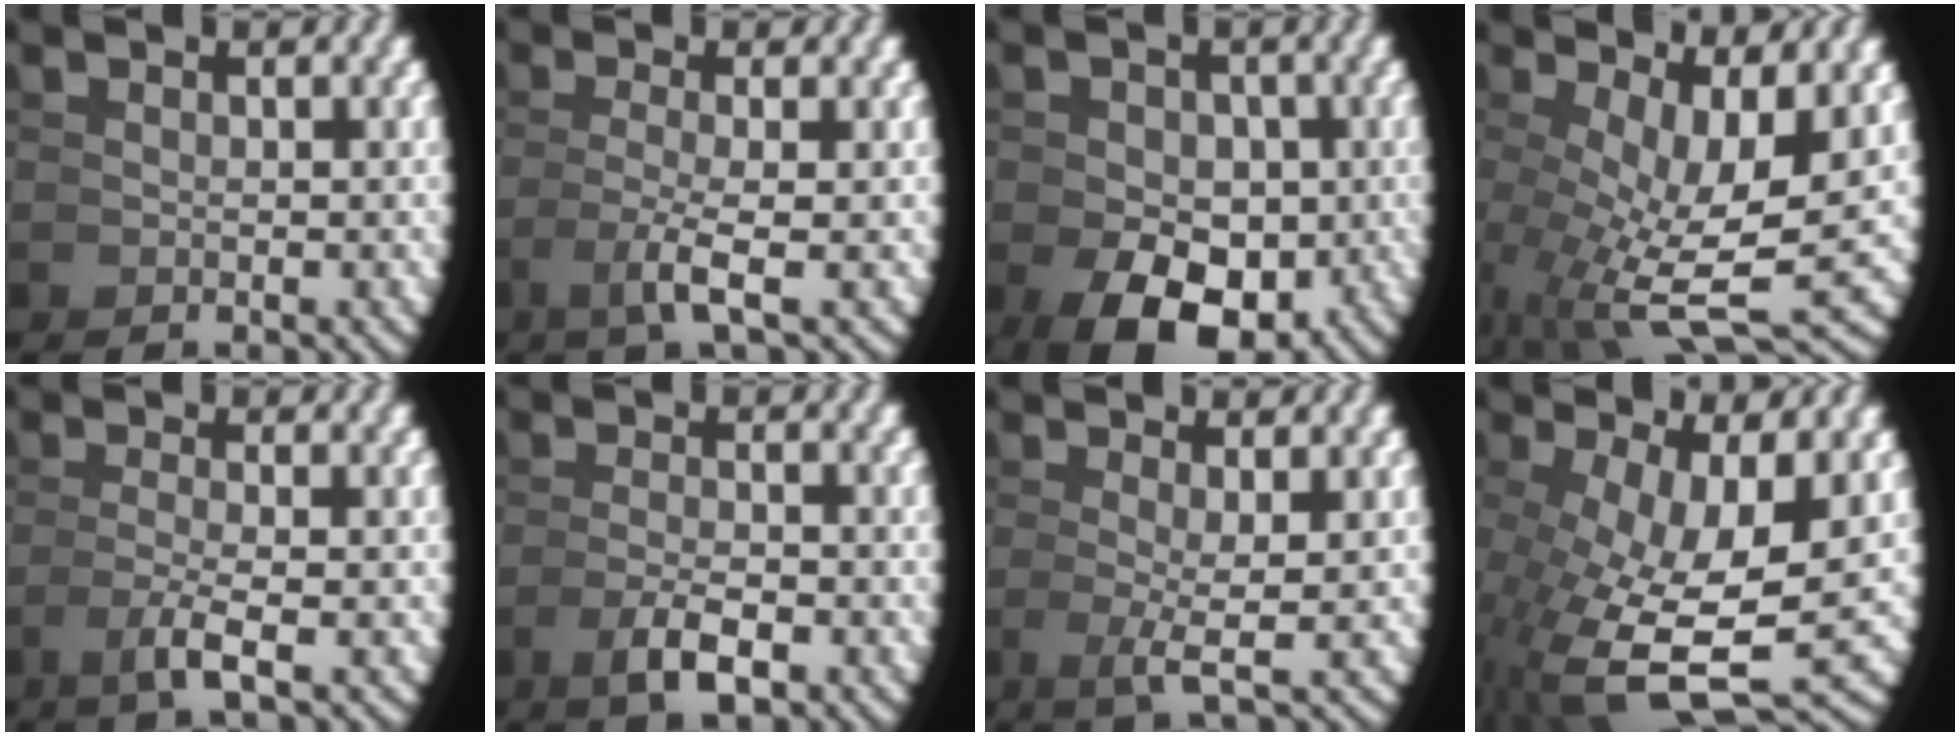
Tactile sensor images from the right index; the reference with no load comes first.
{"total": 3.0, "force": [-0.5, -0.4, 2.9], "torque": [-0.059, -0.006, -0.001]}
{"total": 7.4, "force": [-2.8, 4.8, 4.9], "torque": [-0.069, -0.038, -0.024]}
{"total": 9.5, "force": [0.4, 4.4, 8.4], "torque": [-0.143, -0.037, 0.024]}
{"total": 2.7, "force": [-0.9, -0.6, 2.5], "torque": [-0.048, -0.005, -0.009]}
{"total": 2.8, "force": [-1.4, 0.1, 2.5], "torque": [-0.032, 0.000, -0.020]}
{"total": 2.4, "force": [0.3, -0.2, 2.4], "torque": [-0.056, -0.016, 0.012]}
{"total": 10.8, "force": [-1.2, 5.7, 9.1], "torque": [-0.183, -0.055, 0.011]}